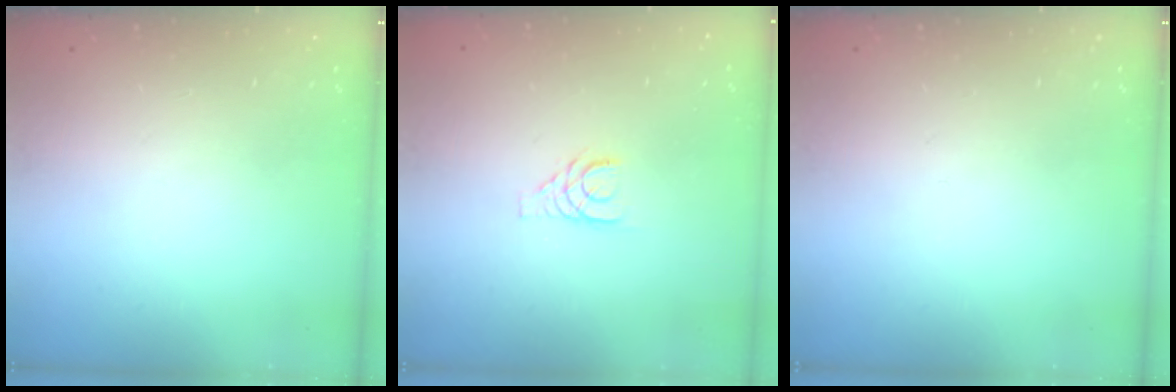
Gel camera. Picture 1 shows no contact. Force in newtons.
{"total": 3.8, "press": 3.8, "slide": 0.4}
{"total": 0.0}